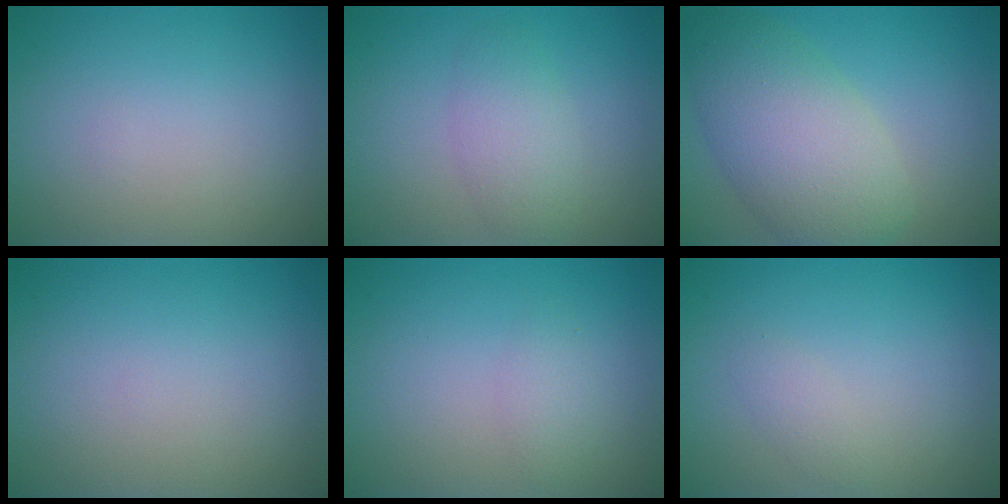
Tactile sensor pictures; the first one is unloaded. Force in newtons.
{"total": 3.0, "press": 3.0, "slide": 0.2}
{"total": 7.8, "press": 7.8, "slide": 0.3}
{"total": 0.0}
{"total": 1.3, "press": 1.3, "slide": 0.0}
{"total": 1.0, "press": 1.0, "slide": 0.0}